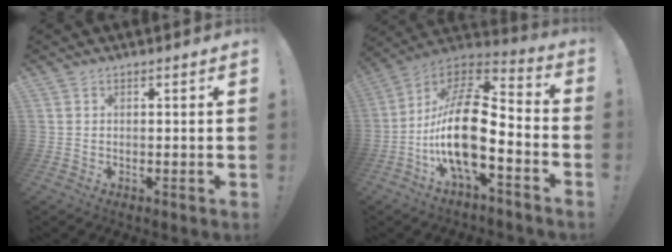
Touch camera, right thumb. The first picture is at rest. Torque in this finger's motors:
{"motor_torque": [2.52, 2.47, 0.30, -0.18, 0.29]}